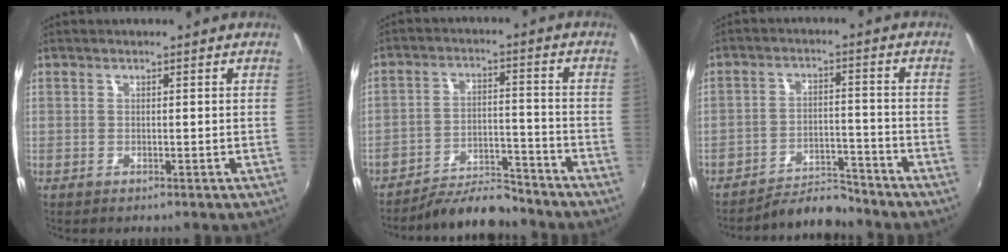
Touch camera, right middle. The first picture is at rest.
{"total": 9.1, "force": [-8.7, 1.7, 2.0], "torque": [-0.049, 0.007, -0.140]}
{"total": 7.0, "force": [-7.0, 0.8, 0.5], "torque": [-0.021, 0.013, -0.115]}